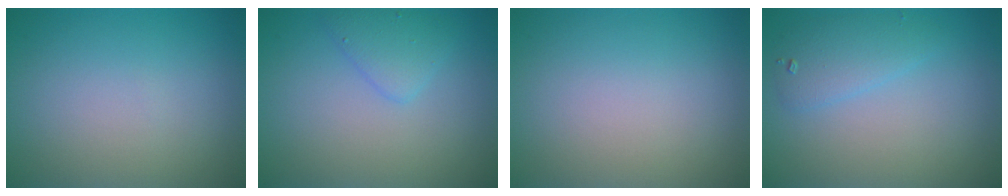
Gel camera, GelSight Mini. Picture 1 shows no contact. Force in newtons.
{"total": 2.0, "press": 2.0, "slide": 0.1}
{"total": 0.0}
{"total": 2.4, "press": 2.4, "slide": 0.1}